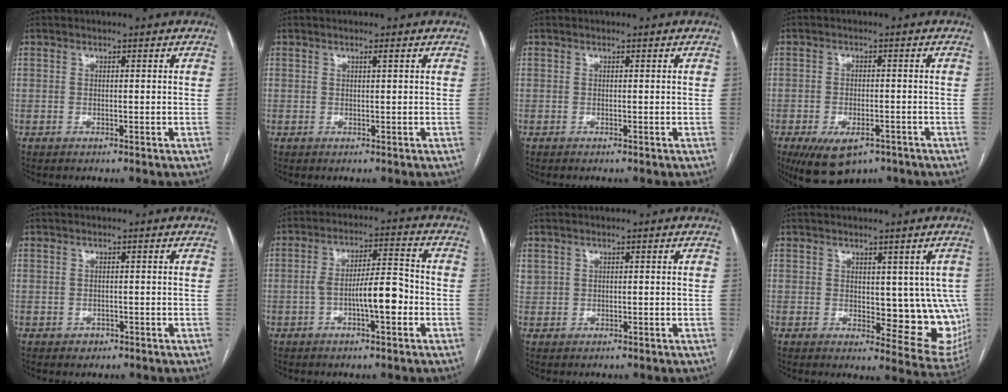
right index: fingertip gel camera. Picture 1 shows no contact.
{"total": 0.6, "force": [0.3, -0.2, 0.5], "torque": [-0.012, -0.001, 0.008]}
{"total": 0.0}
{"total": 8.6, "force": [-5.3, 4.4, 5.1], "torque": [-0.086, -0.007, -0.075]}
{"total": 1.4, "force": [-0.7, 1.2, 0.2], "torque": [-0.001, 0.004, -0.006]}
{"total": 8.0, "force": [-2.3, 1.7, 7.5], "torque": [-0.132, 0.021, -0.038]}
{"total": 1.6, "force": [0.8, 1.3, 0.3], "torque": [-0.003, 0.013, 0.016]}
{"total": 10.5, "force": [1.0, 5.2, 9.1], "torque": [-0.078, -0.008, 0.021]}